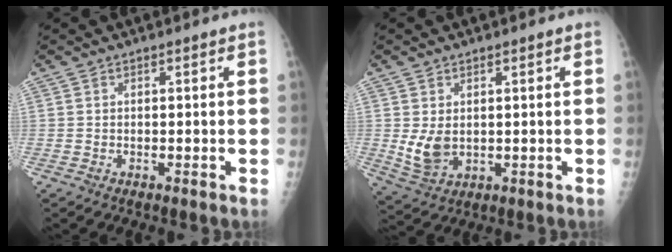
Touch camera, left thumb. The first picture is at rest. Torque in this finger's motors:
{"motor_torque": [0.49, 0.66, 0.75, -0.24, 0.08]}